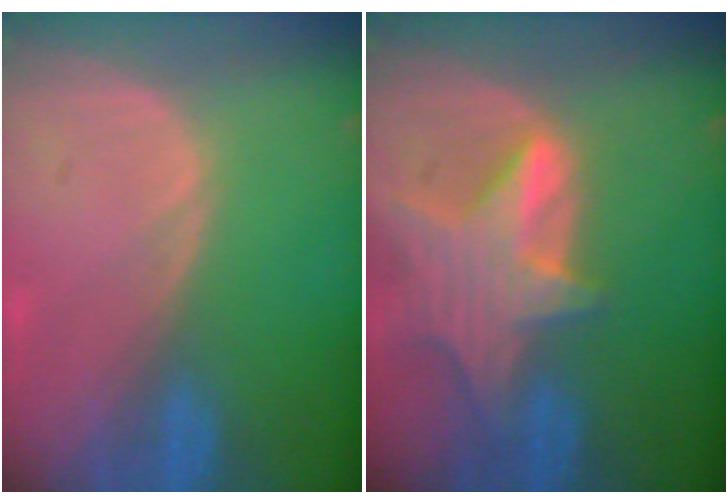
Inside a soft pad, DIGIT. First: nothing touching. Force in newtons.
{"total": 8.3, "press": 7.4, "slide": 3.8}